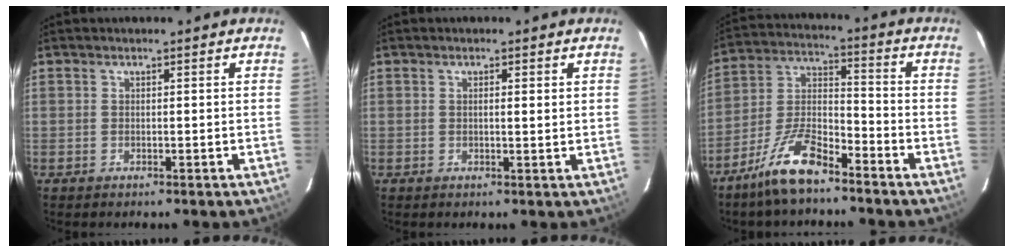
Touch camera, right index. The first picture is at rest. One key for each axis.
{"total": 1.5, "fx": 0.5, "fy": 0.2, "fz": 1.3, "tx": -0.027, "ty": 0.004, "tz": 0.006}
{"total": 10.4, "fx": -7.8, "fy": 2.5, "fz": 6.5, "tx": -0.140, "ty": -0.005, "tz": -0.154}